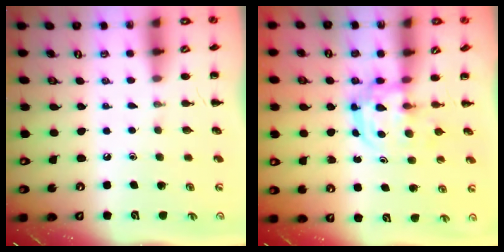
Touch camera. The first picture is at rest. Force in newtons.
{"total": 3.3, "press": 3.3, "slide": 0.4}